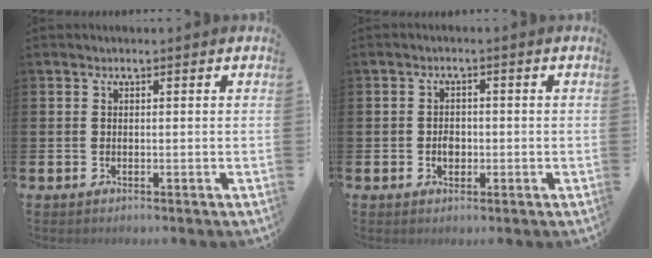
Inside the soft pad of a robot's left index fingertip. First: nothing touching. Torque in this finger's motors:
{"motor_torque": [0.00, 0.07, 0.03, 0.00]}